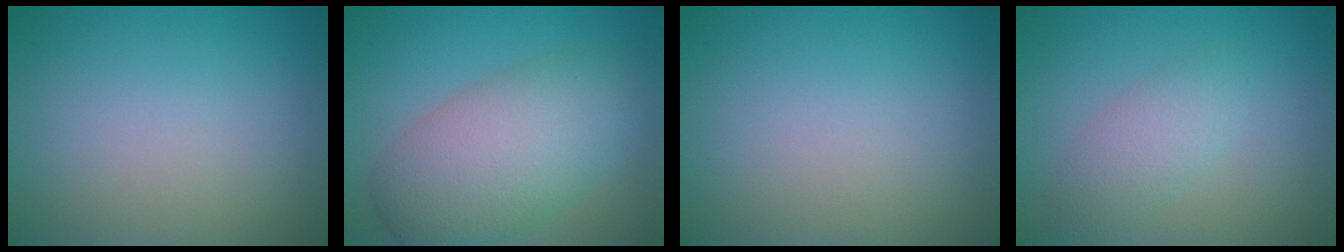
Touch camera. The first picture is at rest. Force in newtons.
{"total": 8.0, "press": 8.0, "slide": 0.4}
{"total": 0.0}
{"total": 2.7, "press": 2.7, "slide": 0.1}